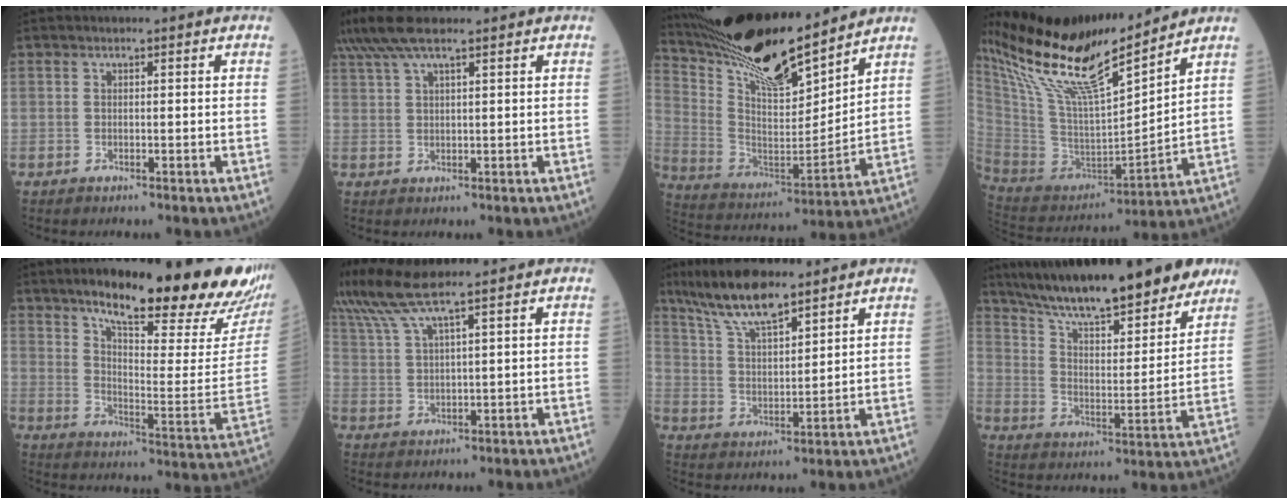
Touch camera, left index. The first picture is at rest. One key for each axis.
{"total": 7.9, "fx": 6.3, "fy": 0.8, "fz": 4.8, "tx": -0.095, "ty": 0.046, "tz": 0.115}
{"total": 18.3, "fx": 16.1, "fy": 2.2, "fz": 8.5, "tx": -0.167, "ty": -0.013, "tz": 0.296}
{"total": 20.3, "fx": 16.5, "fy": 1.7, "fz": 11.6, "tx": -0.223, "ty": -0.005, "tz": 0.313}
{"total": 25.7, "fx": 21.0, "fy": 2.7, "fz": 14.6, "tx": -0.214, "ty": -0.058, "tz": 0.273}
{"total": 6.8, "fx": 5.7, "fy": -1.0, "fz": 3.6, "tx": -0.086, "ty": 0.016, "tz": 0.116}
{"total": 10.4, "fx": 8.5, "fy": 1.8, "fz": 5.8, "tx": -0.120, "ty": 0.010, "tz": 0.164}
{"total": 24.1, "fx": 19.8, "fy": 4.4, "fz": 13.0, "tx": -0.213, "ty": -0.003, "tz": 0.298}